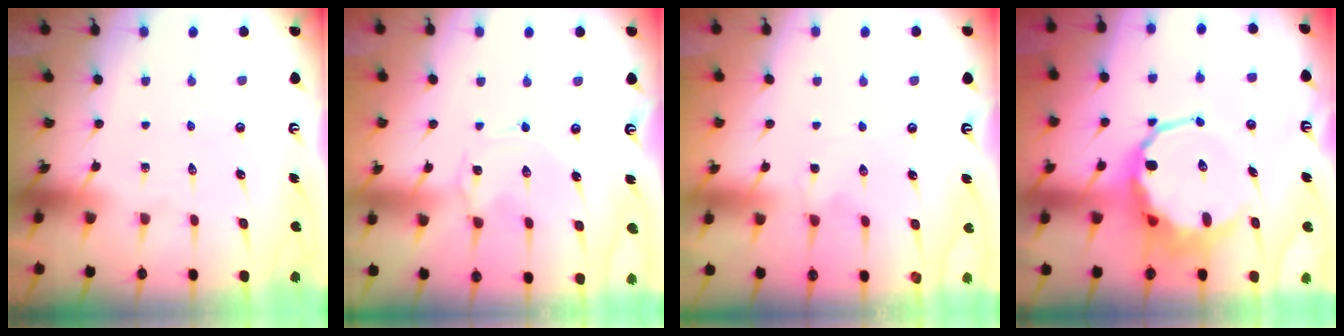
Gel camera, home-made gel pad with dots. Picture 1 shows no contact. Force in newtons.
{"total": 0.7, "press": 0.7, "slide": 0.1}
{"total": 0.6, "press": 0.5, "slide": 0.3}
{"total": 10.4, "press": 10.0, "slide": 2.9}